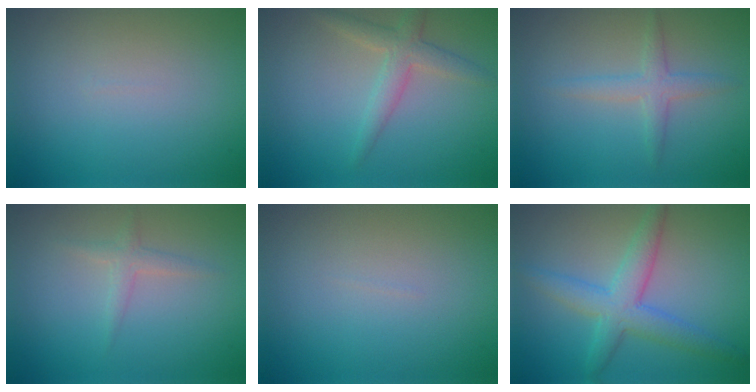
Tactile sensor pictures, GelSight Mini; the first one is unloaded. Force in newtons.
{"total": 2.8, "press": 2.8, "slide": 0.1}
{"total": 2.2, "press": 2.2, "slide": 0.1}
{"total": 1.3, "press": 1.3, "slide": 0.0}
{"total": 0.0}
{"total": 4.6, "press": 4.6, "slide": 0.0}